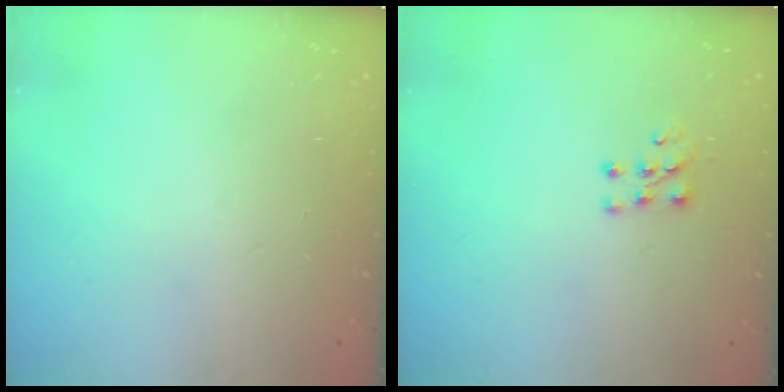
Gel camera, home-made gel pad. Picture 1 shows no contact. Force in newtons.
{"total": 6.0, "press": 6.0, "slide": 0.5}